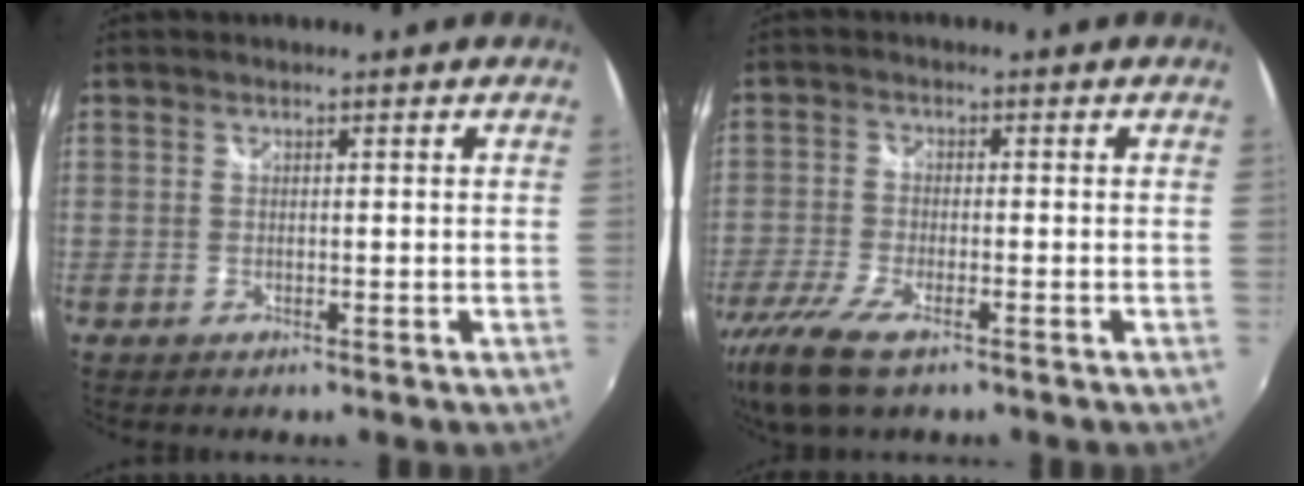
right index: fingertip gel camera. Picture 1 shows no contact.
{"total": 10.8, "force": [-7.2, 3.3, 7.3], "torque": [-0.174, -0.039, -0.142]}